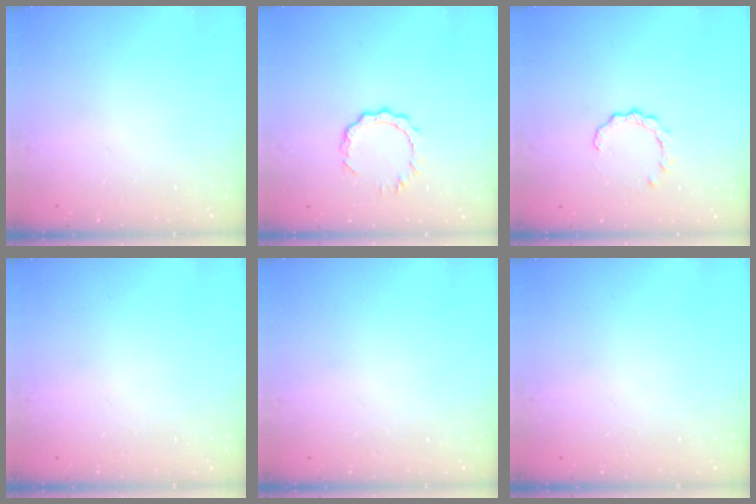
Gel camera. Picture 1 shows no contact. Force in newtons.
{"total": 6.5, "press": 6.5, "slide": 0.7}
{"total": 2.6, "press": 2.6, "slide": 0.2}
{"total": 0.0}
{"total": 0.0}
{"total": 0.0}